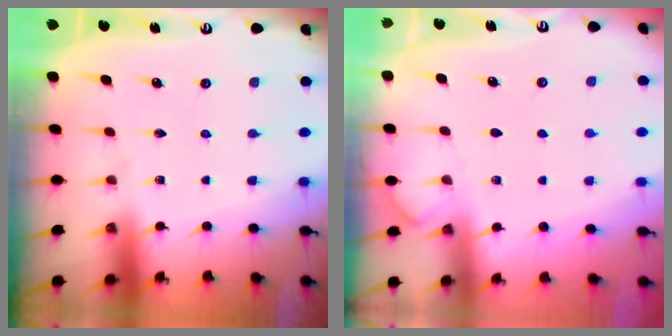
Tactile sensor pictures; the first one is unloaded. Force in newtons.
{"total": 2.4, "press": 2.4, "slide": 0.4}